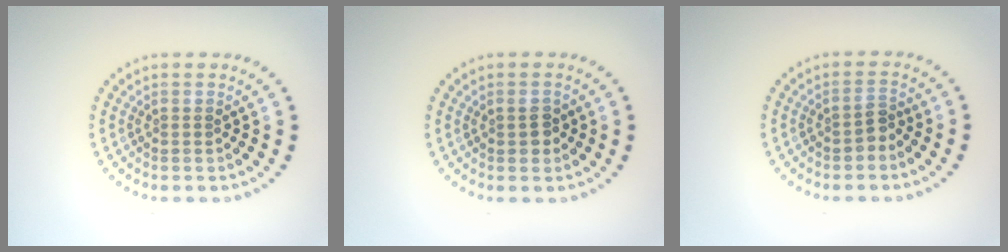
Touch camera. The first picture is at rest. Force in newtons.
{"total": 1.4, "press": 1.4, "slide": 0.2}
{"total": 1.4, "press": 1.2, "slide": 0.7}